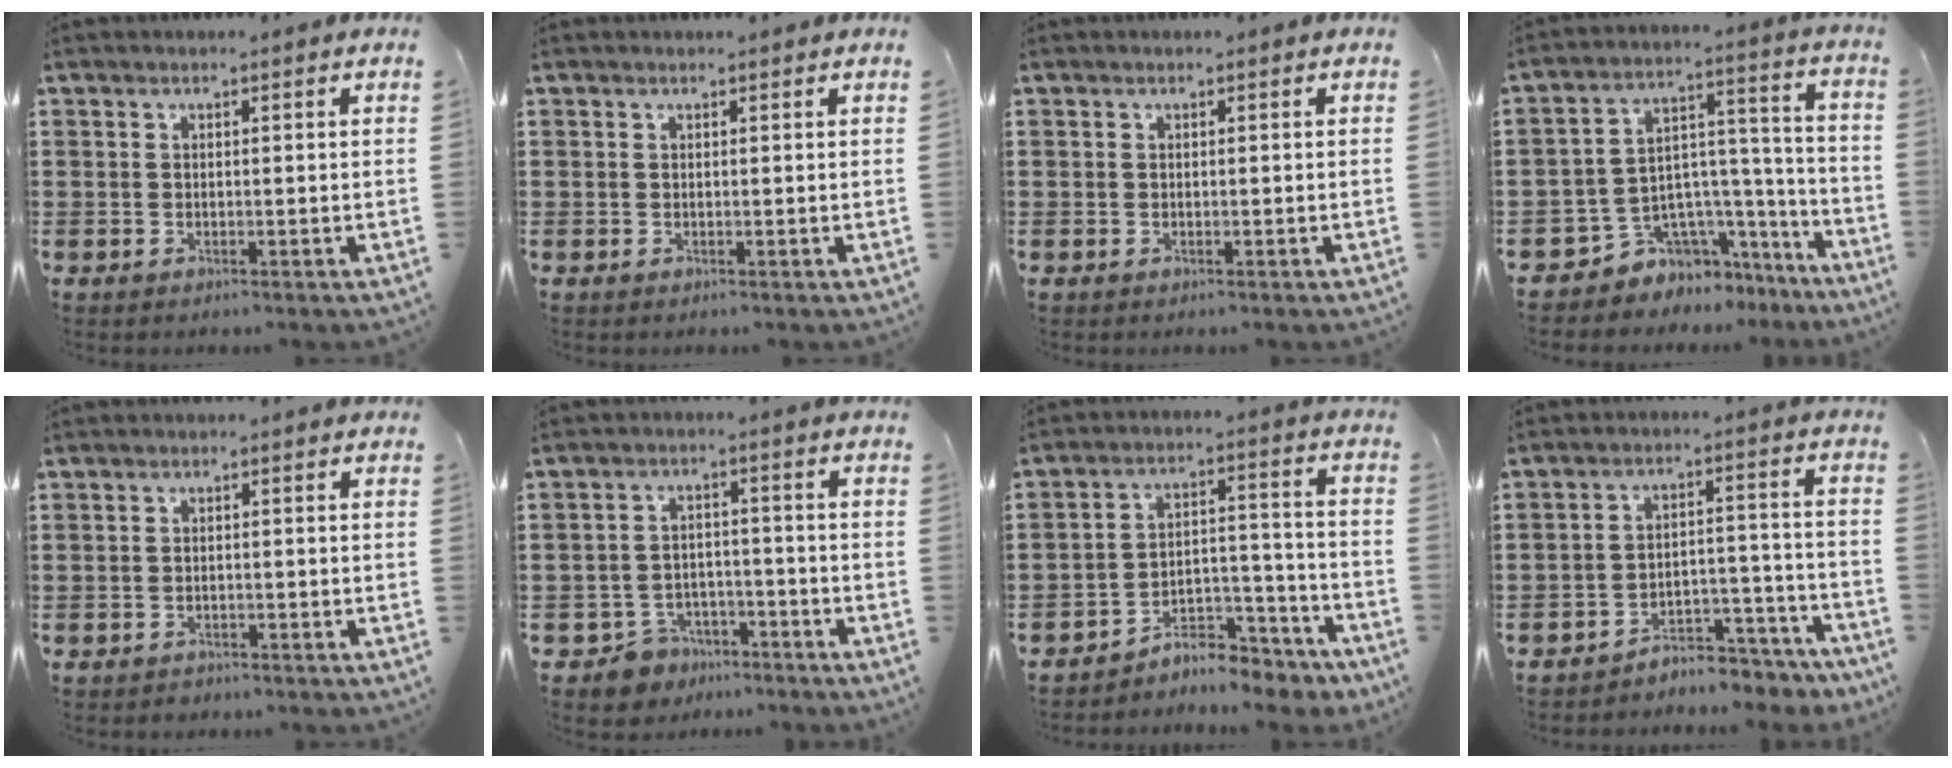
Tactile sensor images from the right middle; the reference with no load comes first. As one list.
[{"total": 0.0}, {"total": 0.0}, {"total": 6.1, "force": [-4.7, 3.8, -0.1], "torque": [-0.019, -0.009, -0.088]}, {"total": 1.1, "force": [-1.0, 0.5, -0.2], "torque": [0.001, 0.002, -0.023]}, {"total": 4.8, "force": [-4.4, 1.9, 0.3], "torque": [-0.028, 0.003, -0.094]}, {"total": 6.4, "force": [-6.0, 1.9, 1.2], "torque": [-0.016, 0.015, -0.117]}, {"total": 4.8, "force": [-4.7, 1.0, 0.7], "torque": [-0.014, 0.009, -0.096]}]